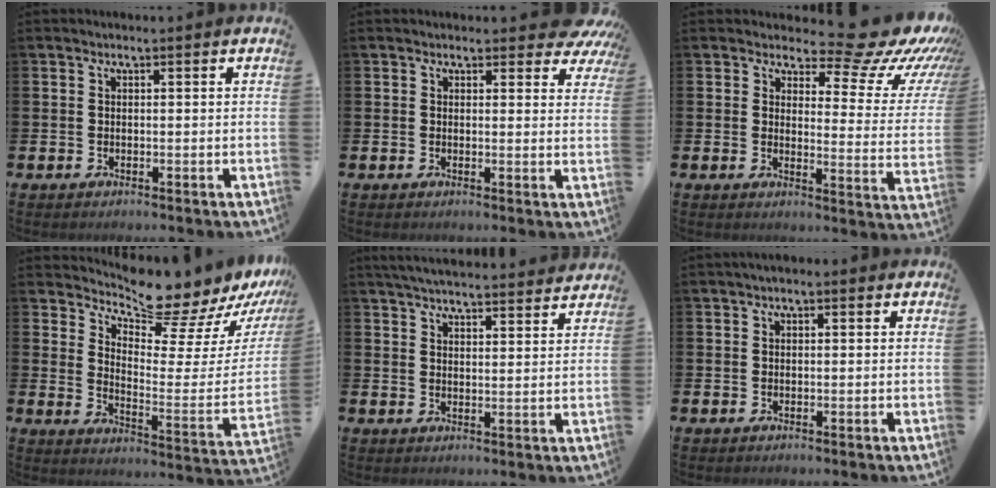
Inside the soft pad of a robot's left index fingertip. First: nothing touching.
{"total": 2.1, "force": [1.7, 1.1, 0.5], "torque": [0.011, -0.010, 0.025]}
{"total": 9.0, "force": [7.3, 3.1, 4.3], "torque": [-0.049, -0.069, 0.113]}
{"total": 10.0, "force": [9.4, 2.3, 2.7], "torque": [-0.047, -0.099, 0.153]}
{"total": 5.0, "force": [4.9, 0.4, 0.8], "torque": [-0.021, -0.026, 0.088]}
{"total": 0.8, "force": [0.3, 0.6, 0.5], "torque": [-0.007, 0.007, 0.003]}